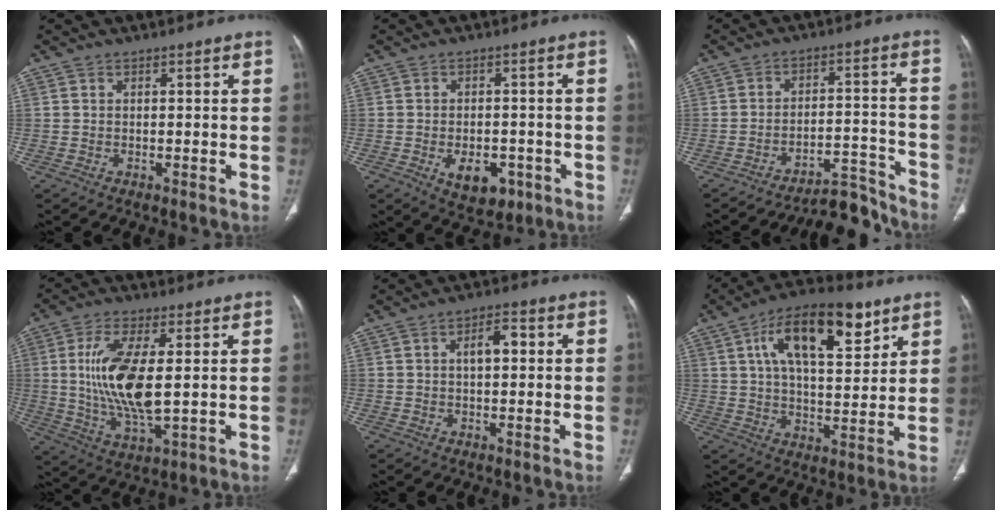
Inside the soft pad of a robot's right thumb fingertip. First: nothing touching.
{"total": 7.7, "force": [-2.9, 4.8, 5.3], "torque": [-0.060, 0.009, -0.029]}
{"total": 8.7, "force": [-8.6, 1.4, 0.9], "torque": [0.002, 0.102, -0.137]}
{"total": 14.1, "force": [1.3, 5.2, 13.1], "torque": [-0.269, -0.019, 0.032]}
{"total": 4.7, "force": [0.7, 2.3, 4.0], "torque": [-0.063, 0.014, 0.008]}
{"total": 18.0, "force": [8.4, 7.8, 13.9], "torque": [-0.195, -0.014, 0.136]}